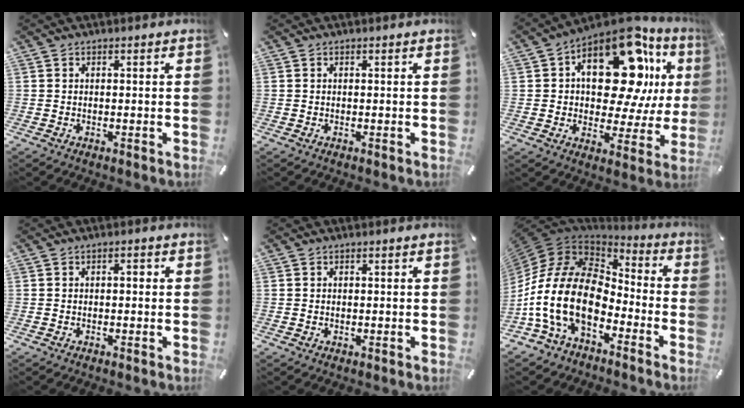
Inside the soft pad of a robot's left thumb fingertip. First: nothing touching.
{"total": 0.0}
{"total": 23.4, "force": [8.2, 12.4, 18.1], "torque": [-0.268, -0.053, 0.135]}
{"total": 1.6, "force": [-0.3, 0.8, 1.4], "torque": [-0.027, 0.006, -0.008]}
{"total": 0.5, "force": [0.0, 0.5, 0.3], "torque": [-0.006, 0.001, -0.001]}
{"total": 20.2, "force": [-5.9, 12.9, 14.3], "torque": [-0.320, 0.017, -0.102]}